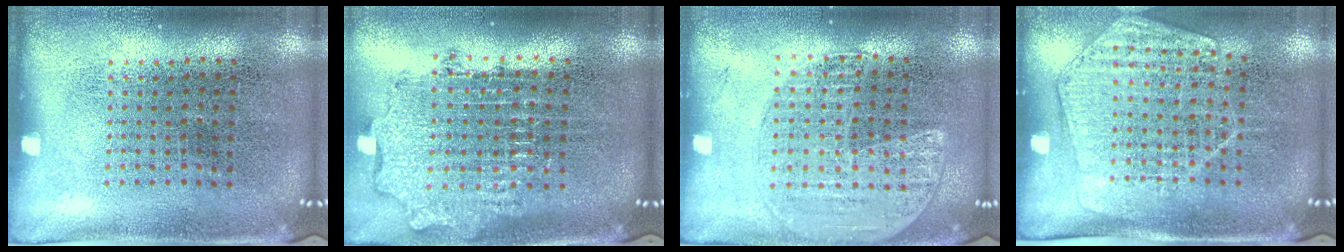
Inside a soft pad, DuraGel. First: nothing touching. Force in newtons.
{"total": 1.9, "press": 1.4, "slide": 1.2}
{"total": 1.6, "press": 1.5, "slide": 0.4}
{"total": 1.5, "press": 1.4, "slide": 0.3}